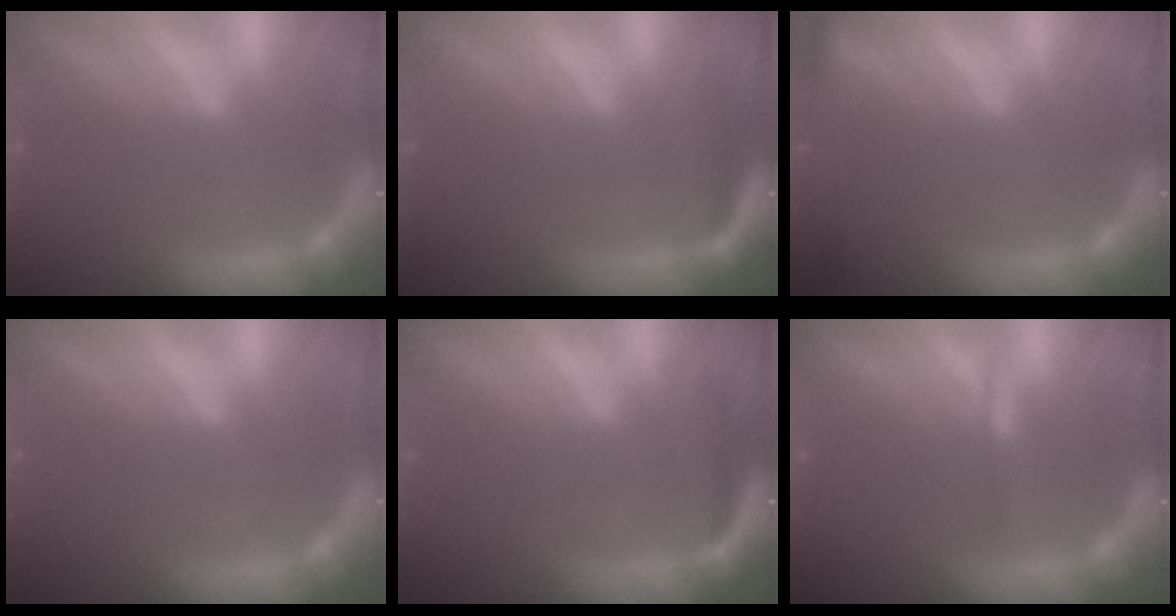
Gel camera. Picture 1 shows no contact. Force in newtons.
{"total": 3.0}
{"total": 3.5}
{"total": 0.0}
{"total": 2.5}
{"total": 0.9}